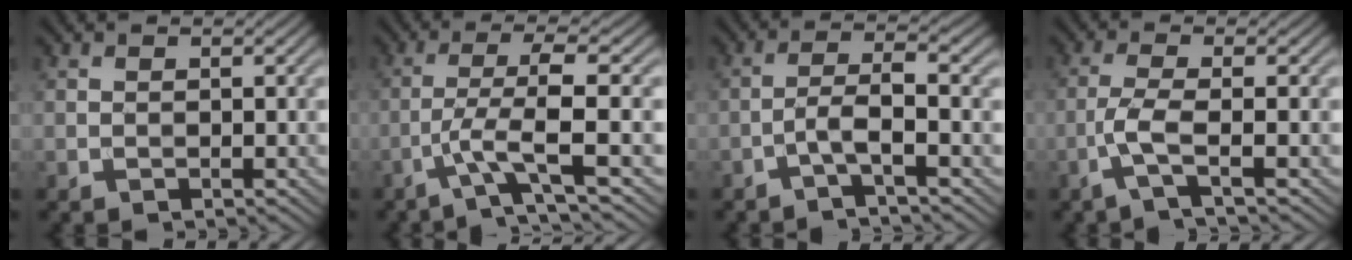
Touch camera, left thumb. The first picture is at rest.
{"total": 5.9, "force": [-2.0, 0.6, 5.5], "torque": [-0.102, 0.011, -0.052]}
{"total": 3.5, "force": [-1.6, 0.4, 3.1], "torque": [-0.061, 0.013, -0.044]}
{"total": 3.7, "force": [-1.6, 0.4, 3.3], "torque": [-0.068, 0.009, -0.050]}